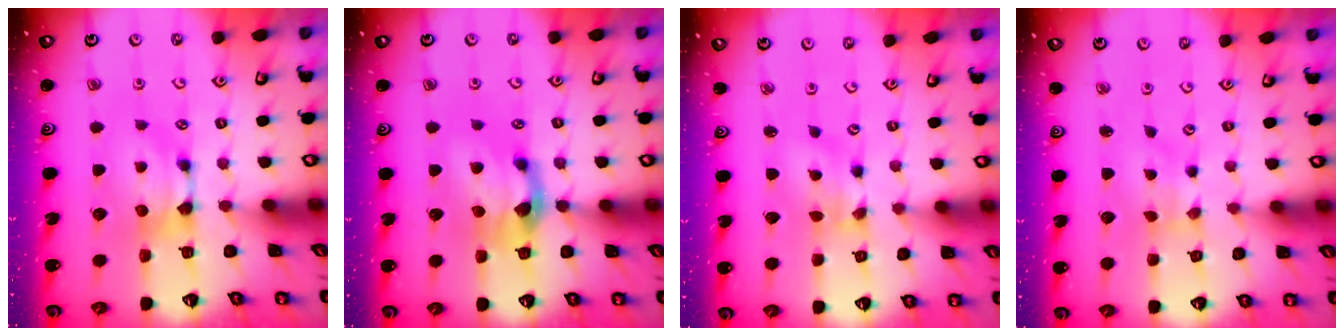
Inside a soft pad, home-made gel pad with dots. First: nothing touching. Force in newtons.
{"total": 2.8, "press": 2.3, "slide": 1.7}
{"total": 1.1, "press": 0.3, "slide": 1.1}
{"total": 3.2, "press": 3.1, "slide": 0.8}